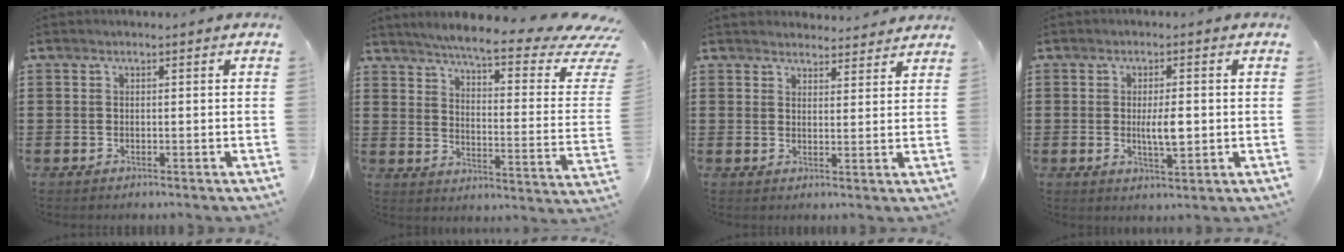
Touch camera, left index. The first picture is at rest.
{"total": 6.9, "force": [5.0, -0.3, 4.7], "torque": [-0.087, -0.047, 0.076]}
{"total": 3.2, "force": [3.1, 0.5, -0.1], "torque": [0.001, -0.014, 0.057]}
{"total": 4.8, "force": [0.1, 1.5, 4.6], "torque": [-0.082, -0.004, -0.004]}